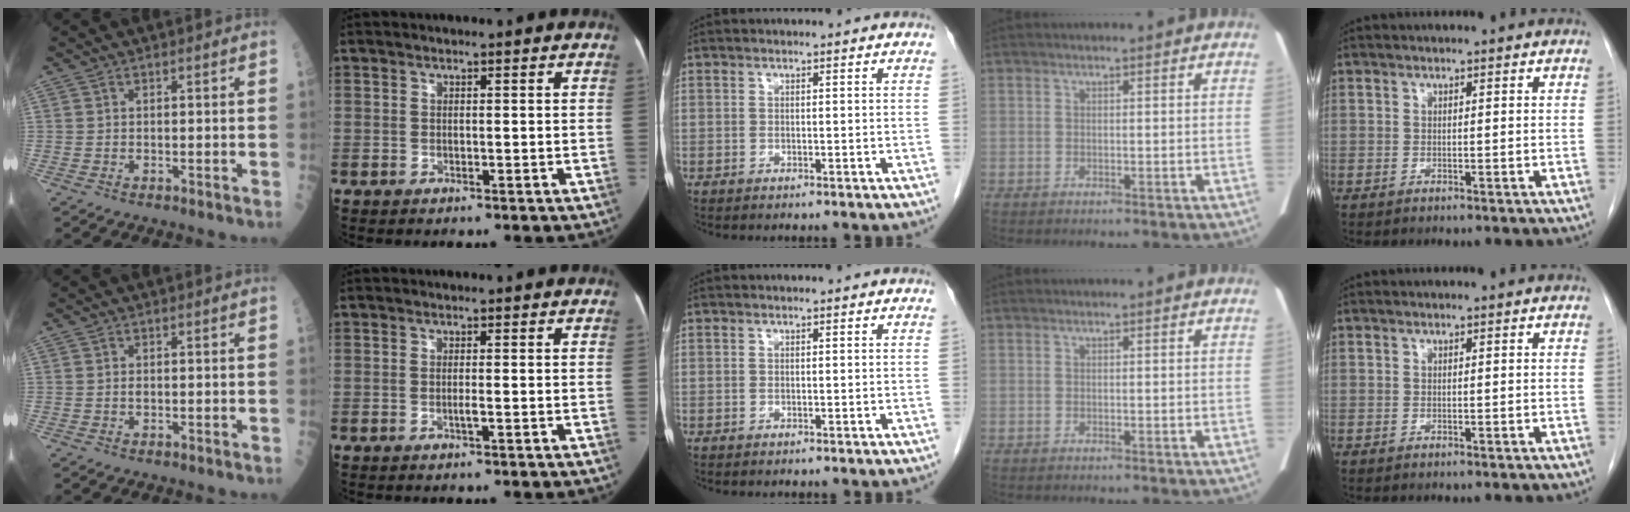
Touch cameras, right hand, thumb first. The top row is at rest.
{"thumb": {"total": 0.7, "force": [0.1, 0.4, 0.5], "torque": [-0.008, 0.001, 0.002]}, "index": {"total": 1.1, "force": [-0.4, 0.1, 1.0], "torque": [-0.021, 0.001, -0.008]}}